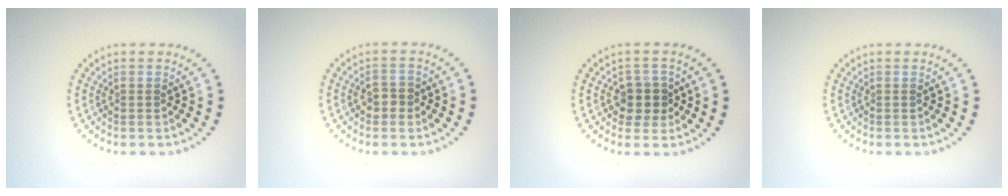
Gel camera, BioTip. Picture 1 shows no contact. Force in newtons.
{"total": 1.6, "press": 1.6, "slide": 0.2}
{"total": 2.6, "press": 2.3, "slide": 1.1}
{"total": 0.0}